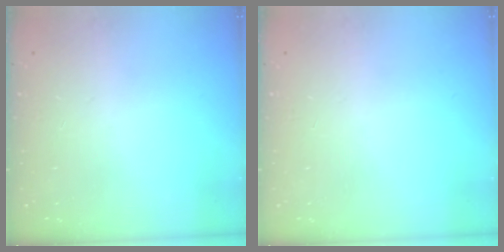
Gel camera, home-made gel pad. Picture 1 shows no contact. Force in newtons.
{"total": 0.0}